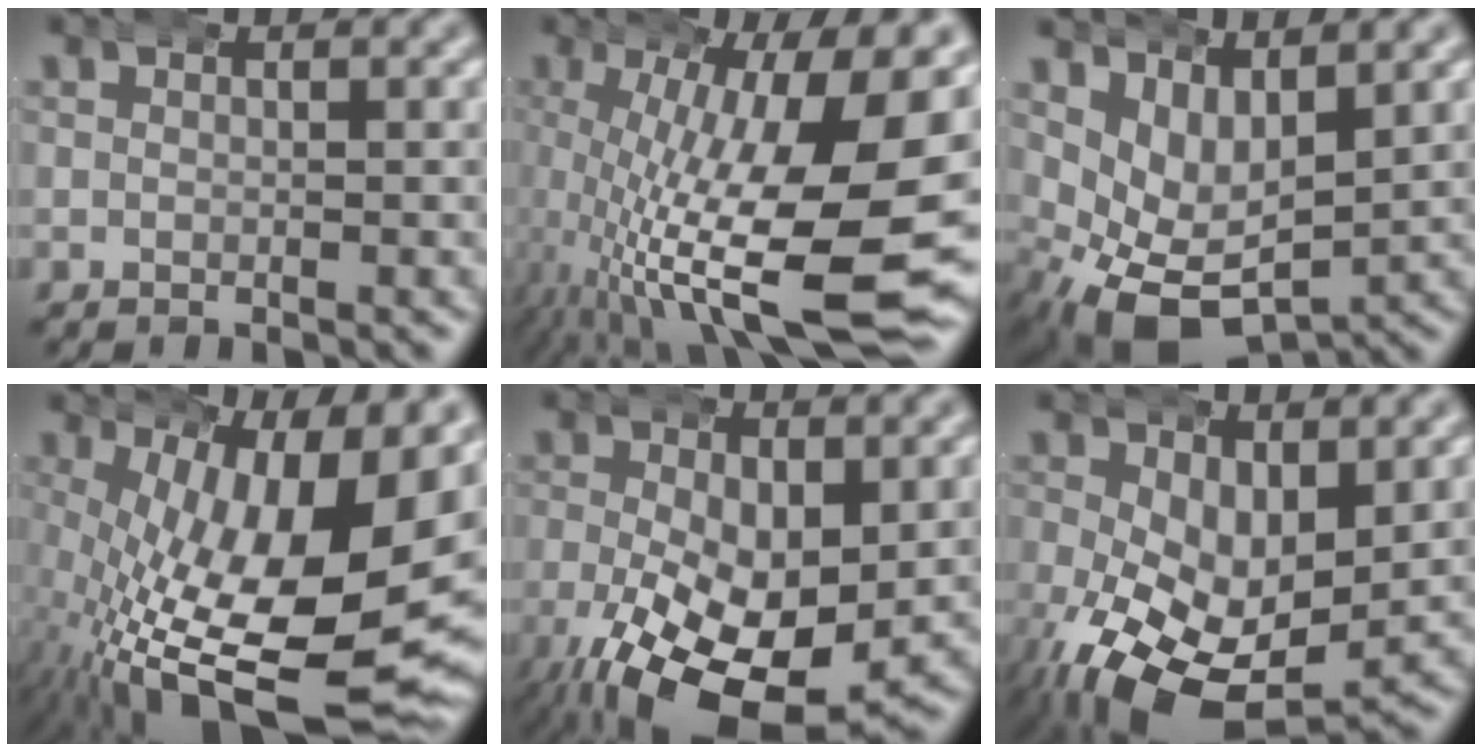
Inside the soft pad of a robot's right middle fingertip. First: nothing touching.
{"total": 15.2, "force": [-3.5, 5.4, 13.8], "torque": [-0.207, -0.033, -0.030]}
{"total": 7.8, "force": [-0.9, 5.4, 5.4], "torque": [-0.112, -0.029, -0.008]}
{"total": 16.0, "force": [-4.8, 6.9, 13.6], "torque": [-0.229, -0.065, -0.034]}
{"total": 11.9, "force": [-4.6, 6.2, 9.1], "torque": [-0.172, -0.054, -0.041]}
{"total": 11.5, "force": [-3.8, 7.2, 8.2], "torque": [-0.161, -0.065, -0.026]}